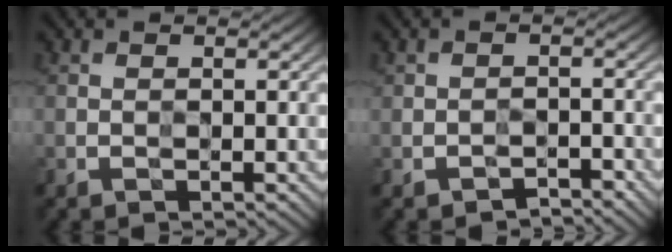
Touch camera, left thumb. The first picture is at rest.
{"total": 2.0, "force": [-1.8, 0.9, 0.4], "torque": [-0.001, 0.005, -0.028]}